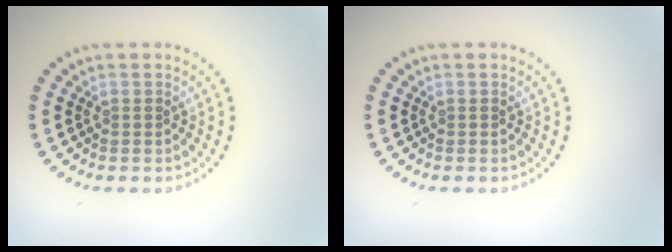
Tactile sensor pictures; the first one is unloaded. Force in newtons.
{"total": 0.0}